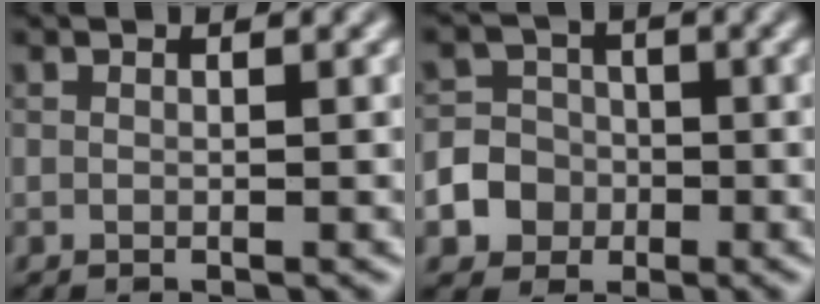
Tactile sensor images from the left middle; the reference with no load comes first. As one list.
[{"total": 4.5, "force": [-1.6, 4.1, 0.9], "torque": [0.005, 0.000, -0.049]}]